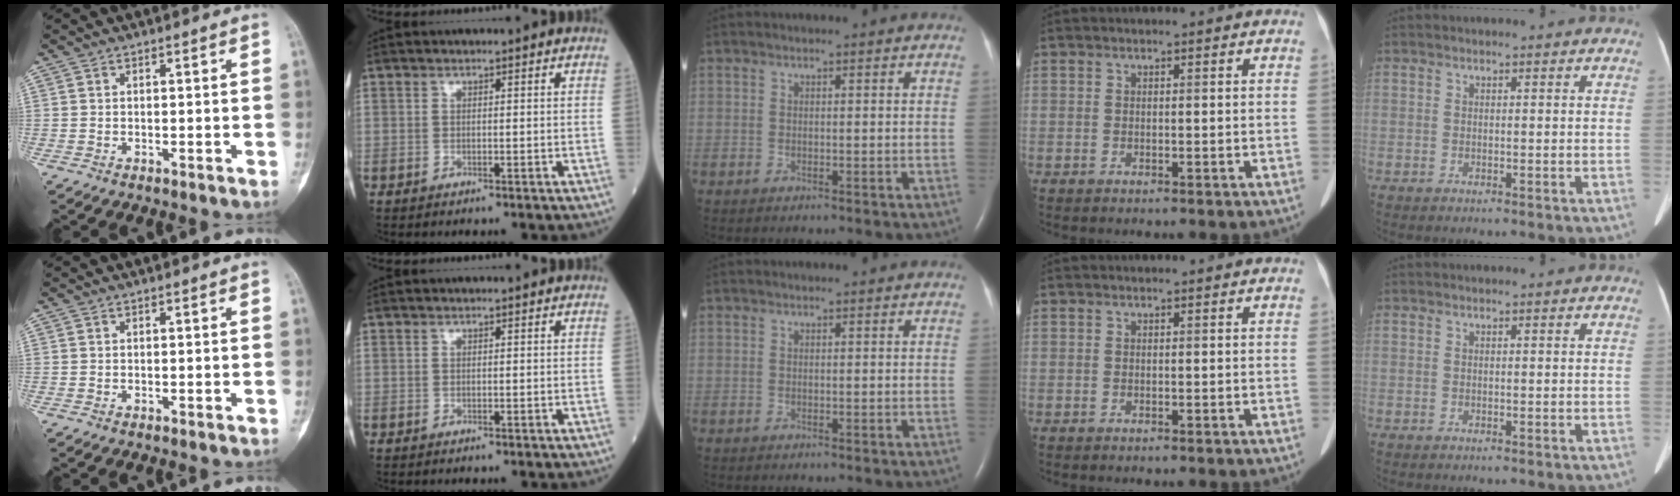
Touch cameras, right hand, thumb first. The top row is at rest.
{}